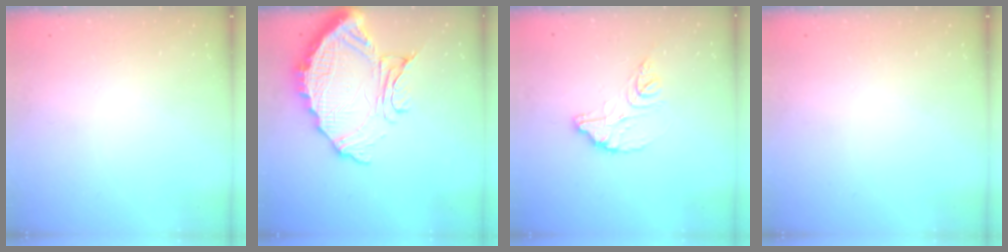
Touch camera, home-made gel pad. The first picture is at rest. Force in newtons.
{"total": 16.5, "press": 16.4, "slide": 1.3}
{"total": 12.3, "press": 12.3, "slide": 1.1}
{"total": 0.0}